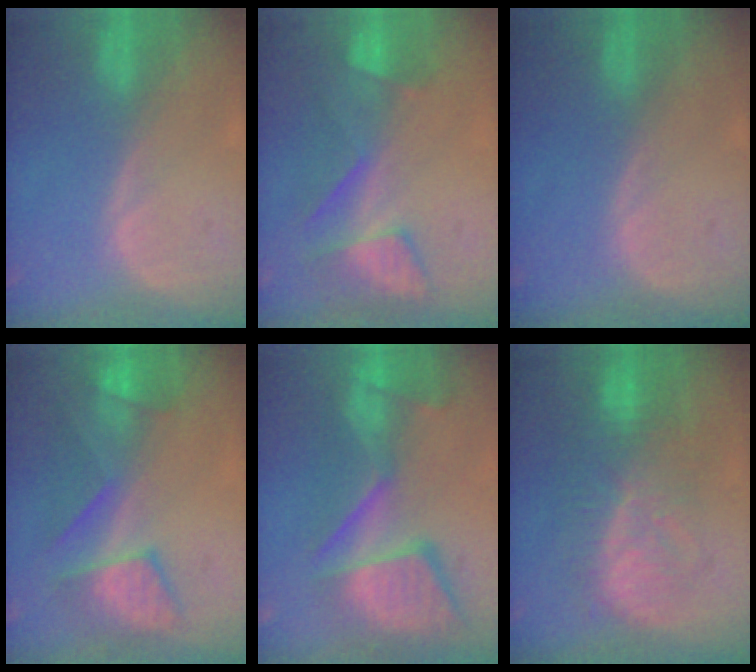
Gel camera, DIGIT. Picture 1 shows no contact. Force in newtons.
{"total": 8.5, "press": 7.2, "slide": 4.5}
{"total": 0.0}
{"total": 8.3, "press": 7.9, "slide": 2.5}
{"total": 13.6, "press": 11.2, "slide": 7.7}
{"total": 9.1, "press": 8.7, "slide": 2.7}